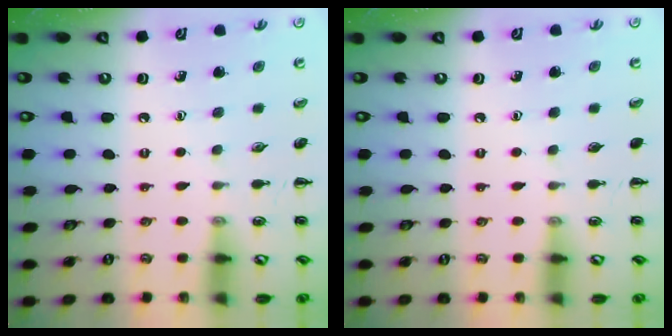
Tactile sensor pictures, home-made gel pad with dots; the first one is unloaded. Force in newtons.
{"total": 0.0}